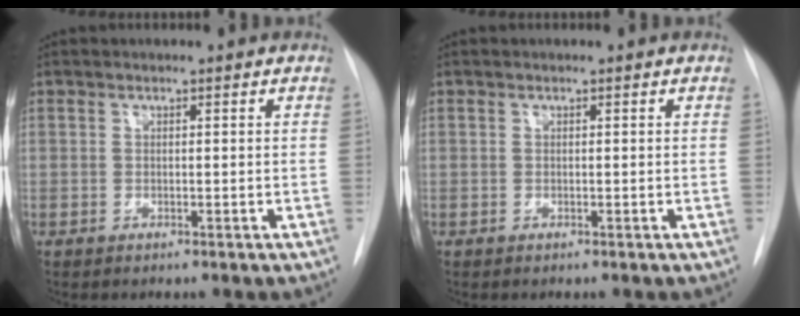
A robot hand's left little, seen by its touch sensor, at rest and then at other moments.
{"total": 0.0}